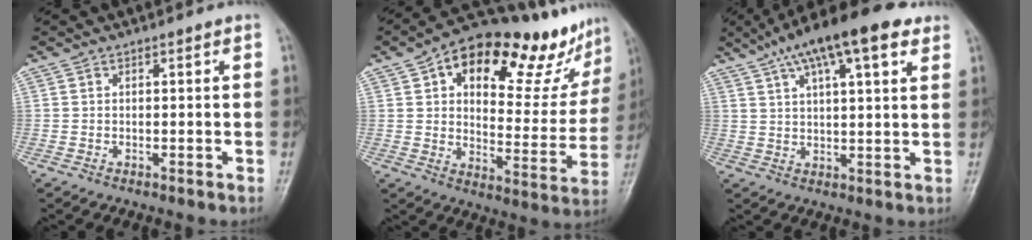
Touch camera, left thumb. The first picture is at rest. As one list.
[{"total": 23.9, "force": [15.0, 10.2, 15.6], "torque": [-0.166, -0.034, 0.214]}, {"total": 16.4, "force": [9.7, 5.0, 12.3], "torque": [-0.188, 0.002, 0.154]}]